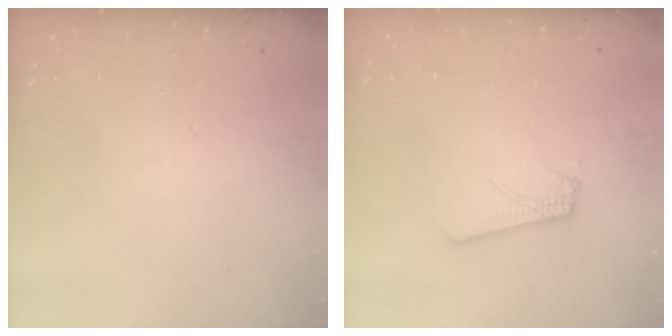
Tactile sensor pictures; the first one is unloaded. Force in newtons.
{"total": 1.9, "press": 1.9, "slide": 0.1}